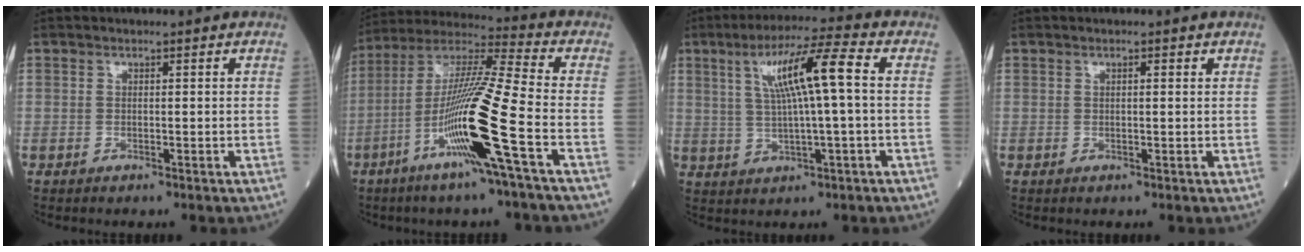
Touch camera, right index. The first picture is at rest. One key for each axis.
{"total": 16.4, "fx": -5.9, "fy": -1.4, "fz": 15.2, "tx": -0.297, "ty": -0.011, "tz": -0.118}
{"total": 10.2, "fx": 2.1, "fy": 0.1, "fz": 10.0, "tx": -0.179, "ty": 0.017, "tz": 0.038}
{"total": 0.7, "fx": 0.4, "fy": 0.1, "fz": 0.6, "tx": -0.013, "ty": 0.001, "tz": 0.005}